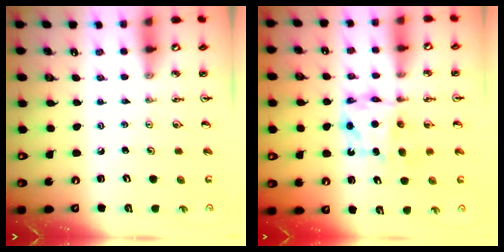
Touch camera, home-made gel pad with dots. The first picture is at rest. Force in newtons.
{"total": 7.0, "press": 6.9, "slide": 0.4}